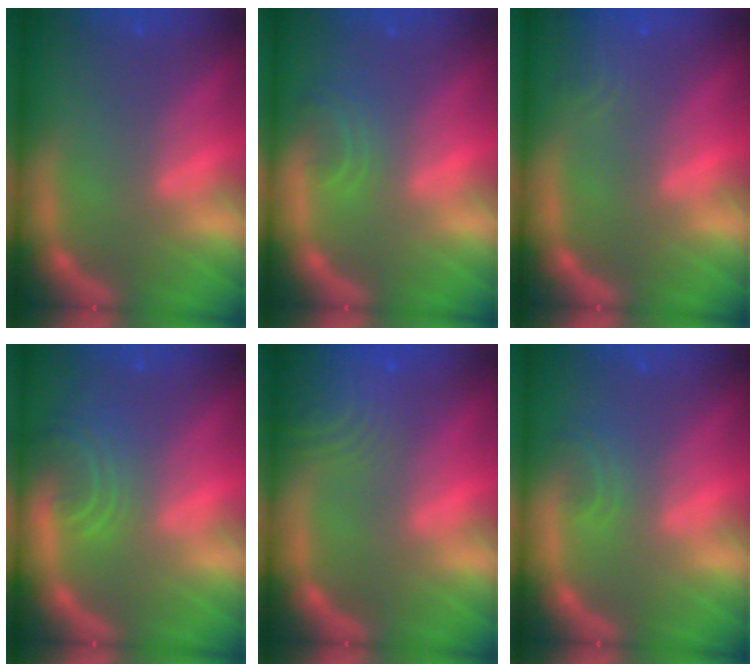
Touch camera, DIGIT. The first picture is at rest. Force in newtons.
{"total": 2.4}
{"total": 2.4}
{"total": 4.5}
{"total": 7.4}
{"total": 1.9}